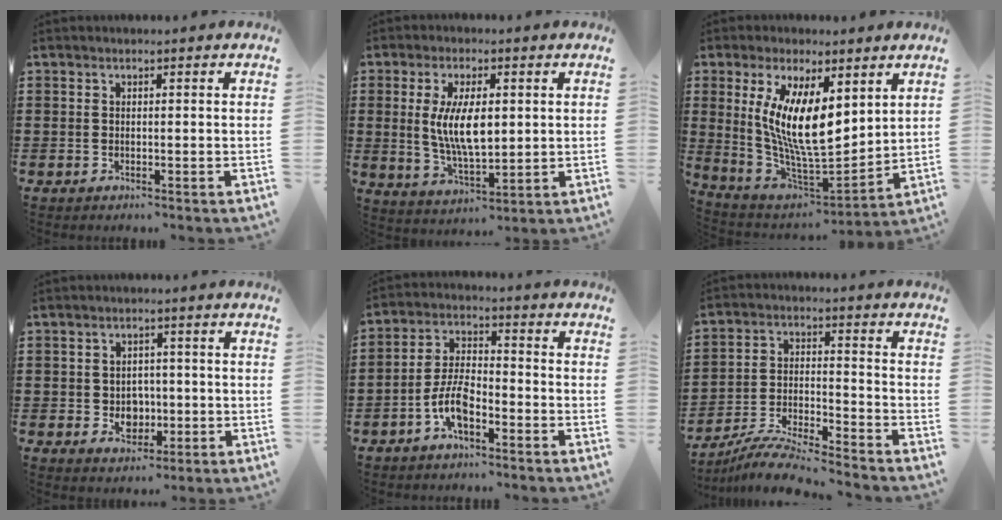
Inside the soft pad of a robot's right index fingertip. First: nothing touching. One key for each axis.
{"total": 8.8, "fx": 1.1, "fy": 3.6, "fz": 8.0, "tx": -0.159, "ty": 0.001, "tz": 0.014}
{"total": 12.0, "fx": 3.2, "fy": 4.4, "fz": 10.7, "tx": -0.217, "ty": -0.020, "tz": 0.058}
{"total": 3.7, "fx": -0.5, "fy": 3.3, "fz": 1.5, "tx": -0.032, "ty": 0.004, "tz": -0.013}
{"total": 6.6, "fx": -3.4, "fy": 2.9, "fz": 4.8, "tx": -0.115, "ty": 0.003, "tz": -0.071}
{"total": 7.6, "fx": -7.4, "fy": -0.1, "fz": 2.0, "tx": -0.049, "ty": 0.001, "tz": -0.147}